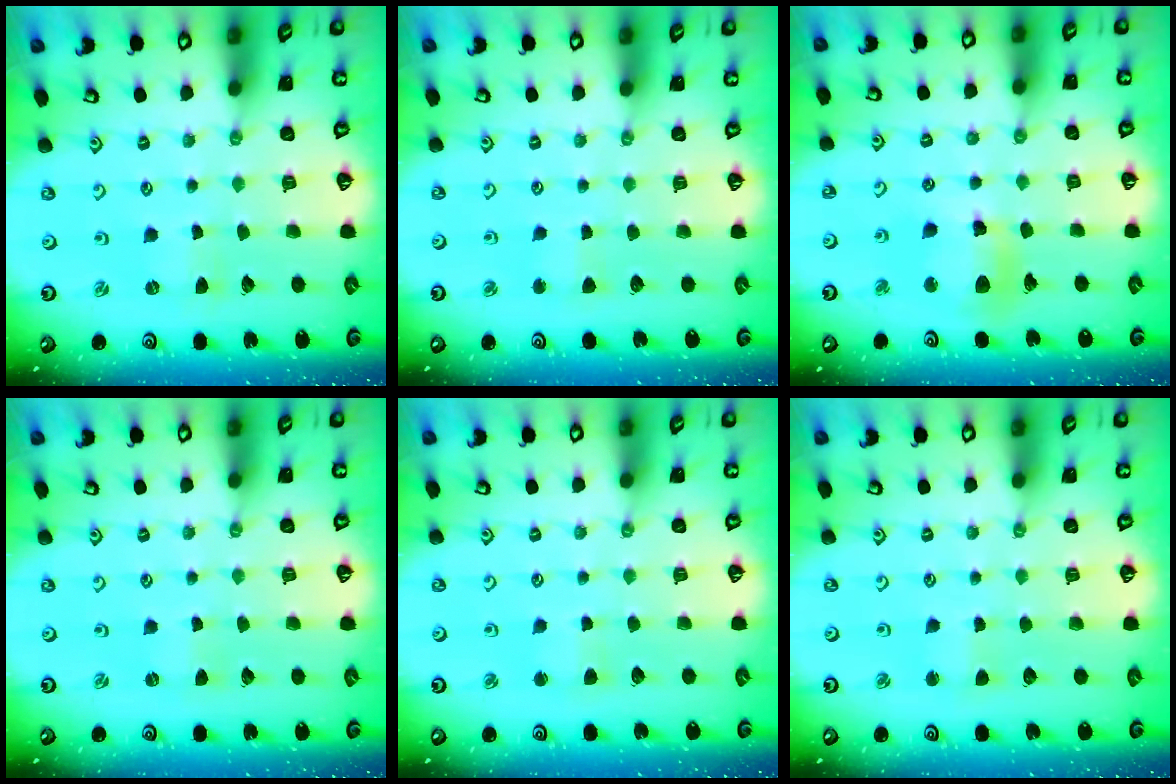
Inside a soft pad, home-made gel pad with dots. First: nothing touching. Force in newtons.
{"total": 2.5, "press": 2.5, "slide": 0.3}
{"total": 11.4, "press": 11.3, "slide": 1.5}
{"total": 0.0}
{"total": 2.6, "press": 2.6, "slide": 0.4}
{"total": 2.4, "press": 2.4, "slide": 0.3}